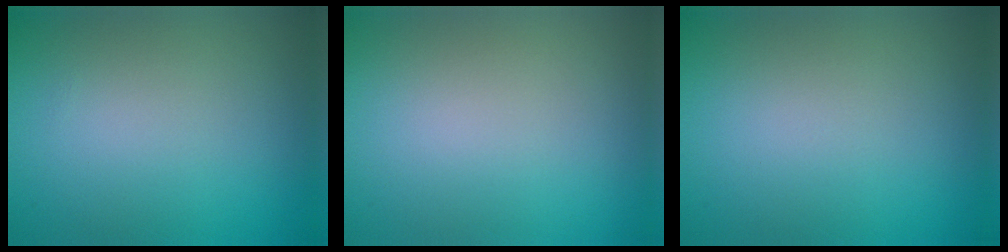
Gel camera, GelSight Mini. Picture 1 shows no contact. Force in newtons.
{"total": 0.0}
{"total": 0.0}